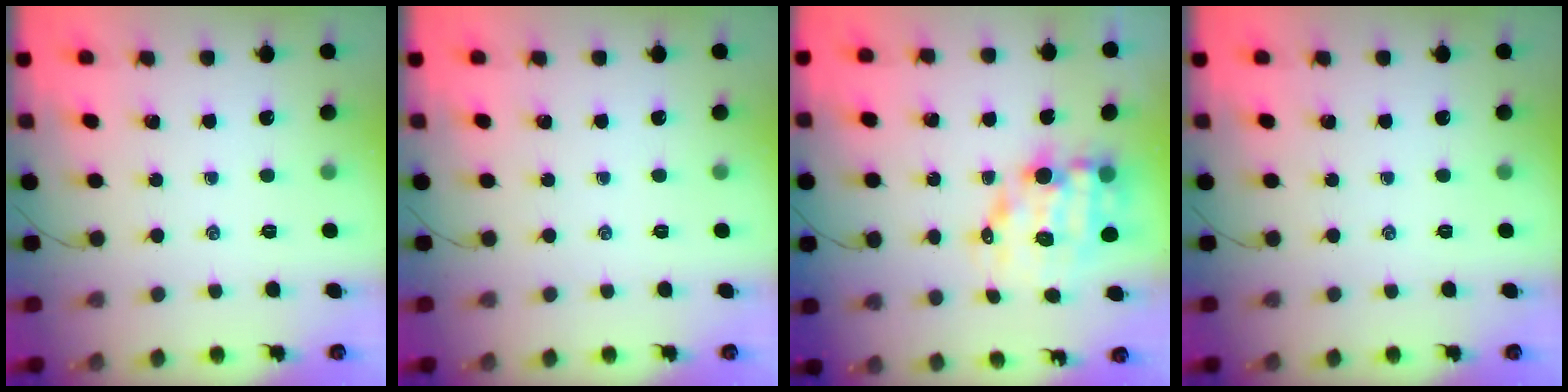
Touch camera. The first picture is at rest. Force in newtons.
{"total": 0.0}
{"total": 11.0, "press": 10.7, "slide": 2.6}
{"total": 0.0}